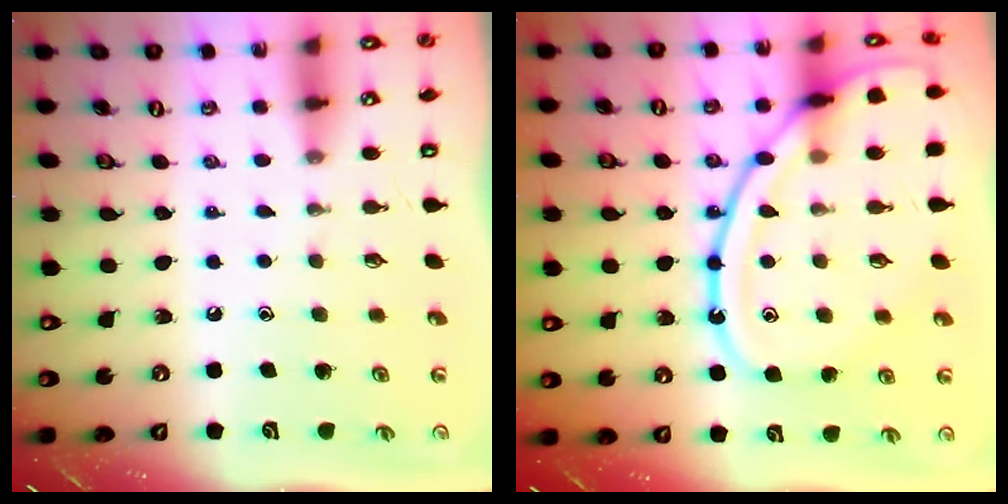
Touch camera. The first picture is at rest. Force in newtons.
{"total": 19.3, "press": 19.2, "slide": 1.6}